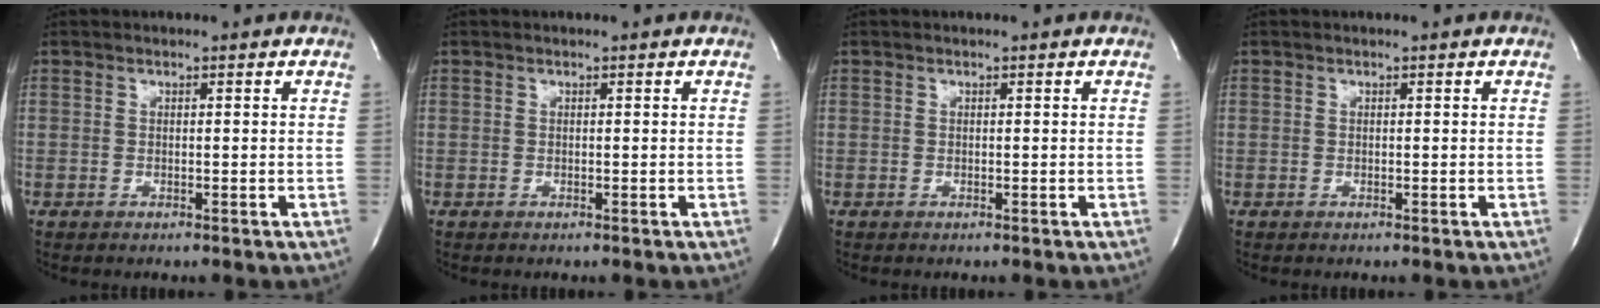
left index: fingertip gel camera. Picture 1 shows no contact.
{"total": 0.0}
{"total": 0.0}
{"total": 0.0}